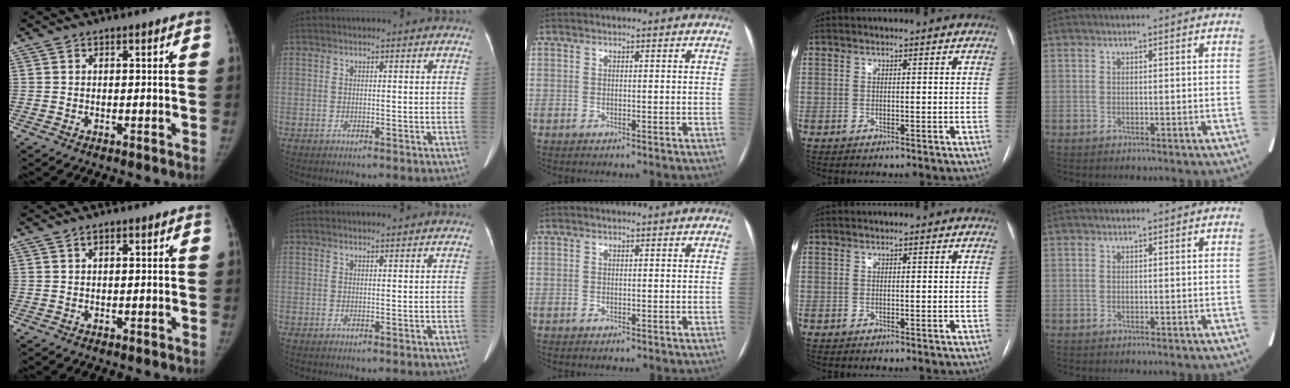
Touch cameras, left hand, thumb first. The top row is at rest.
{"thumb": {"total": 1.5, "force": [0.3, 0.9, 1.2], "torque": [-0.016, 0.005, 0.002]}, "index": {"total": 0.7, "force": [0.7, -0.1, 0.2], "torque": [-0.003, -0.009, 0.013]}}